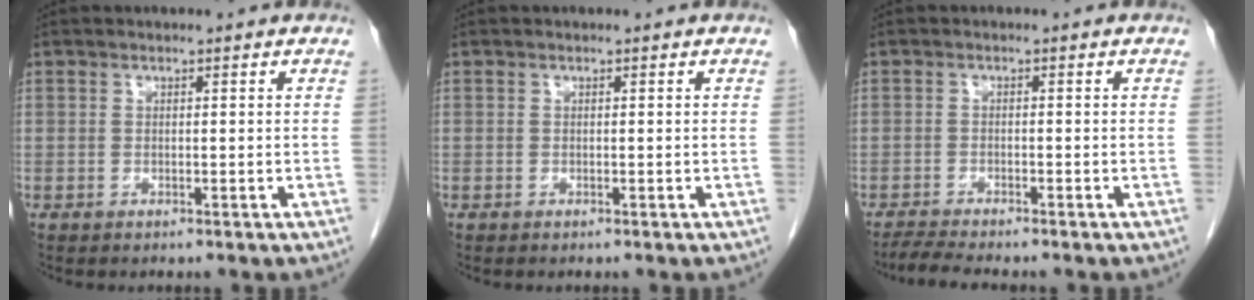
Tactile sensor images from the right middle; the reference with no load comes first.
{"total": 0.0}
{"total": 3.8, "force": [-3.4, -0.3, 1.6], "torque": [-0.034, -0.017, -0.058]}